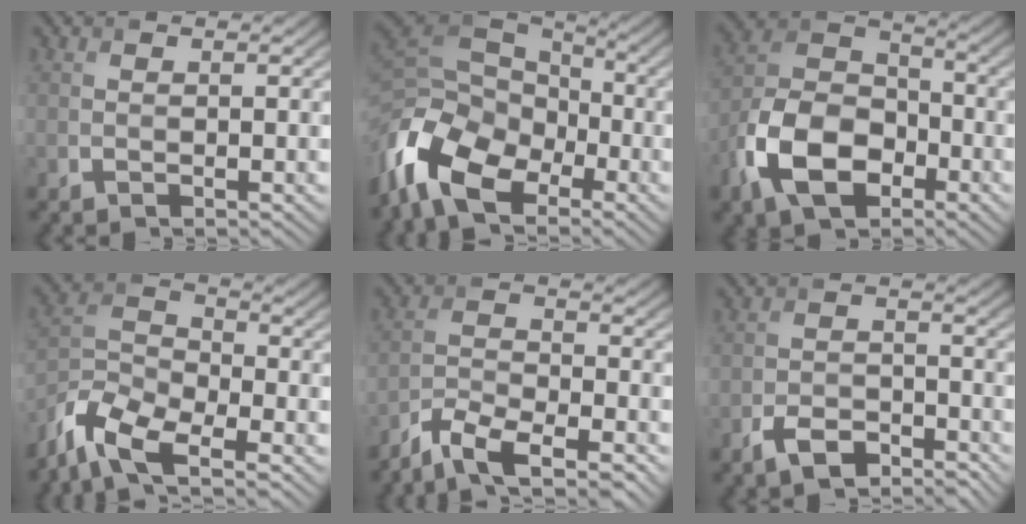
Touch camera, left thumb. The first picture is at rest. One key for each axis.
{"total": 14.6, "fx": -7.2, "fy": 8.8, "fz": 9.2, "tx": -0.242, "ty": -0.042, "tz": -0.140}
{"total": 12.4, "fx": -5.9, "fy": 7.7, "fz": 7.9, "tx": -0.180, "ty": -0.010, "tz": -0.129}
{"total": 9.3, "fx": -6.7, "fy": 3.3, "fz": 5.5, "tx": -0.123, "ty": -0.008, "tz": -0.151}
{"total": 6.7, "fx": -5.2, "fy": 1.8, "fz": 3.9, "tx": -0.080, "ty": -0.006, "tz": -0.107}
{"total": 4.6, "fx": -3.4, "fy": 2.1, "fz": 2.2, "tx": -0.040, "ty": -0.002, "tz": -0.068}